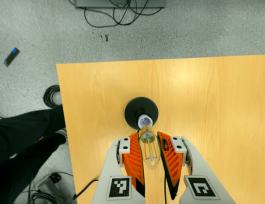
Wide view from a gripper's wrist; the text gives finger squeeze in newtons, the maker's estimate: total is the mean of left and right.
{"total": 19.5, "left": 21.1, "right": 17.9}